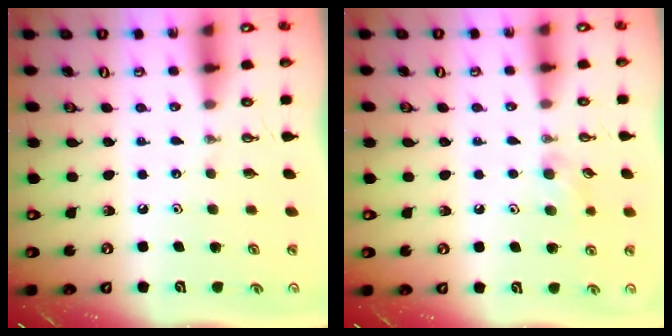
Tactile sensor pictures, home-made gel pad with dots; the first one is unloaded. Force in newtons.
{"total": 6.1, "press": 6.0, "slide": 1.4}